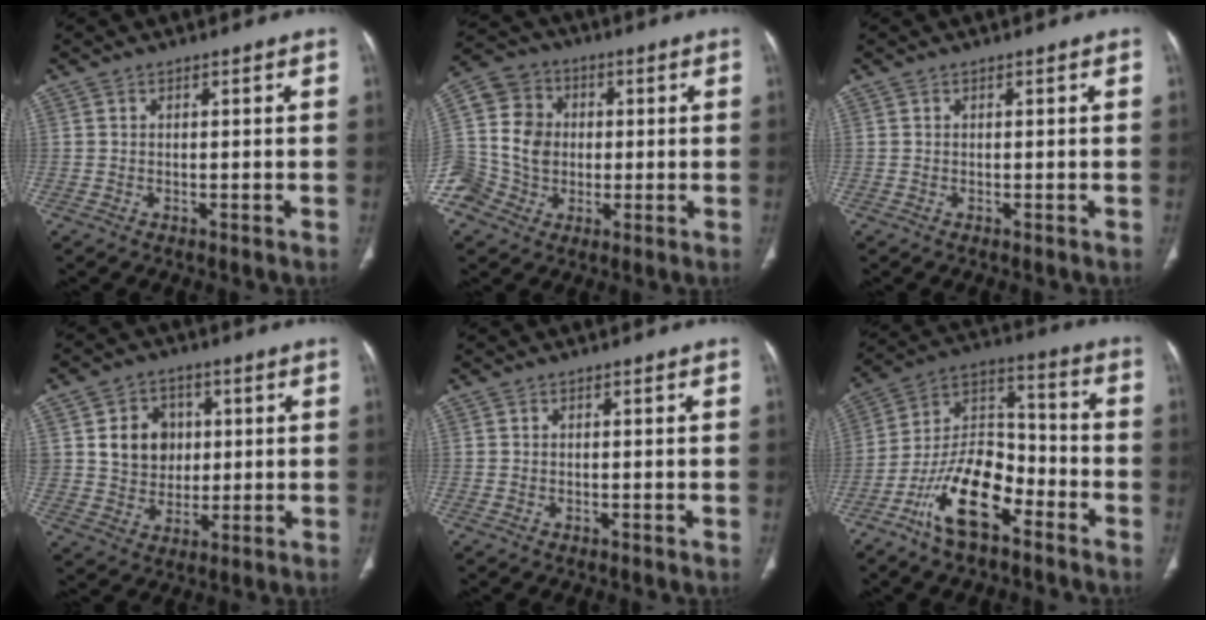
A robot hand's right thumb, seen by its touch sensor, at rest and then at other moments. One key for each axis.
{"total": 15.6, "fx": -1.3, "fy": 14.1, "fz": 6.5, "tx": -0.125, "ty": 0.030, "tz": -0.018}
{"total": 0.0}
{"total": 10.2, "fx": 2.1, "fy": 8.7, "fz": 4.8, "tx": -0.035, "ty": -0.006, "tz": 0.045}
{"total": 0.0}
{"total": 16.0, "fx": -8.8, "fy": 7.5, "fz": 11.1, "tx": -0.186, "ty": 0.069, "tz": -0.169}